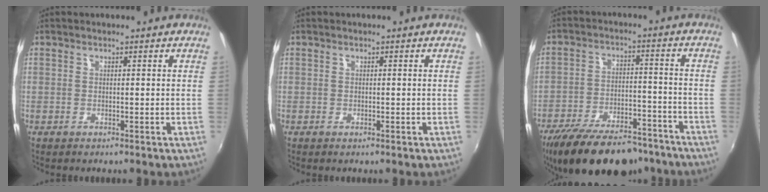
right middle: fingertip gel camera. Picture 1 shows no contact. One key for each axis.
{"total": 0.0}
{"total": 22.8, "fx": -18.3, "fy": 8.1, "fz": 10.8, "tx": -0.209, "ty": -0.016, "tz": -0.264}